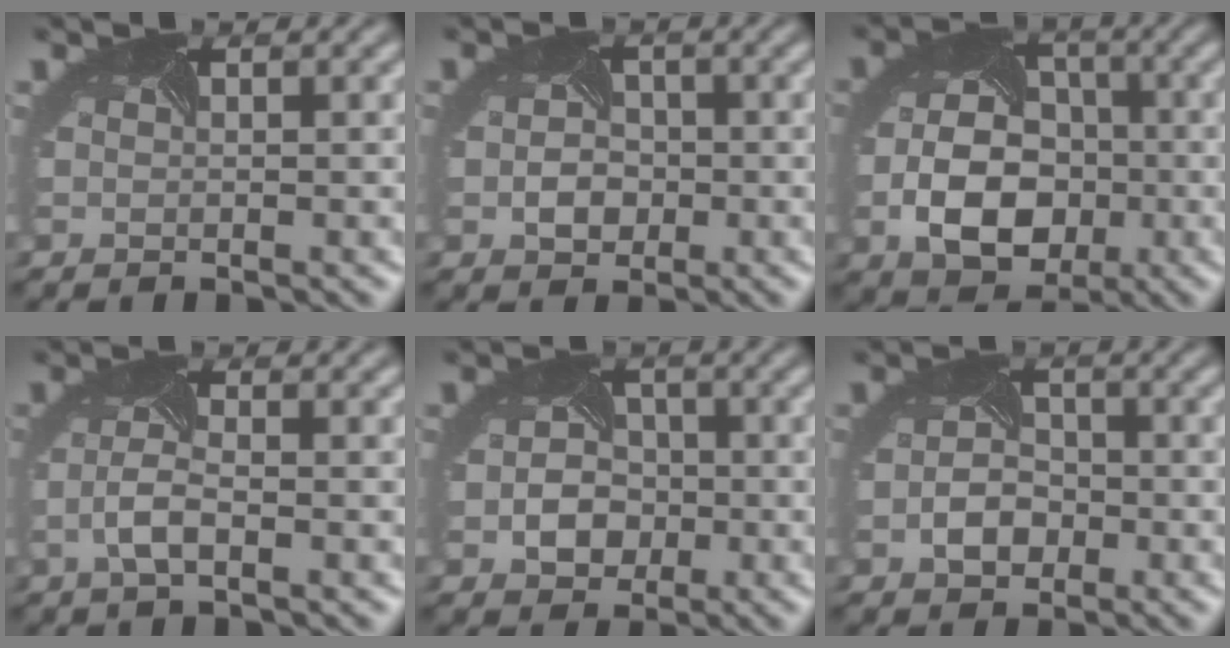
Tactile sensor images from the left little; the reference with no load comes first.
{"total": 2.6, "force": [-0.6, 2.1, 1.4], "torque": [-0.027, -0.004, -0.016]}
{"total": 7.6, "force": [-1.9, 5.6, 4.8], "torque": [-0.098, -0.019, -0.026]}
{"total": 2.4, "force": [-0.9, 0.7, 2.1], "torque": [-0.055, -0.004, -0.018]}
{"total": 3.7, "force": [-1.0, 3.0, 1.8], "torque": [-0.031, -0.005, -0.018]}
{"total": 2.8, "force": [-1.2, 2.0, 1.6], "torque": [-0.032, -0.003, -0.025]}